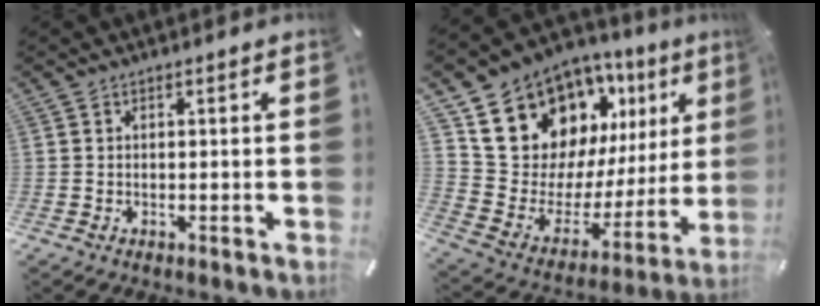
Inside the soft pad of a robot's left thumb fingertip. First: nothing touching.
{"total": 17.3, "force": [10.9, 11.6, 6.7], "torque": [-0.105, -0.093, 0.207]}